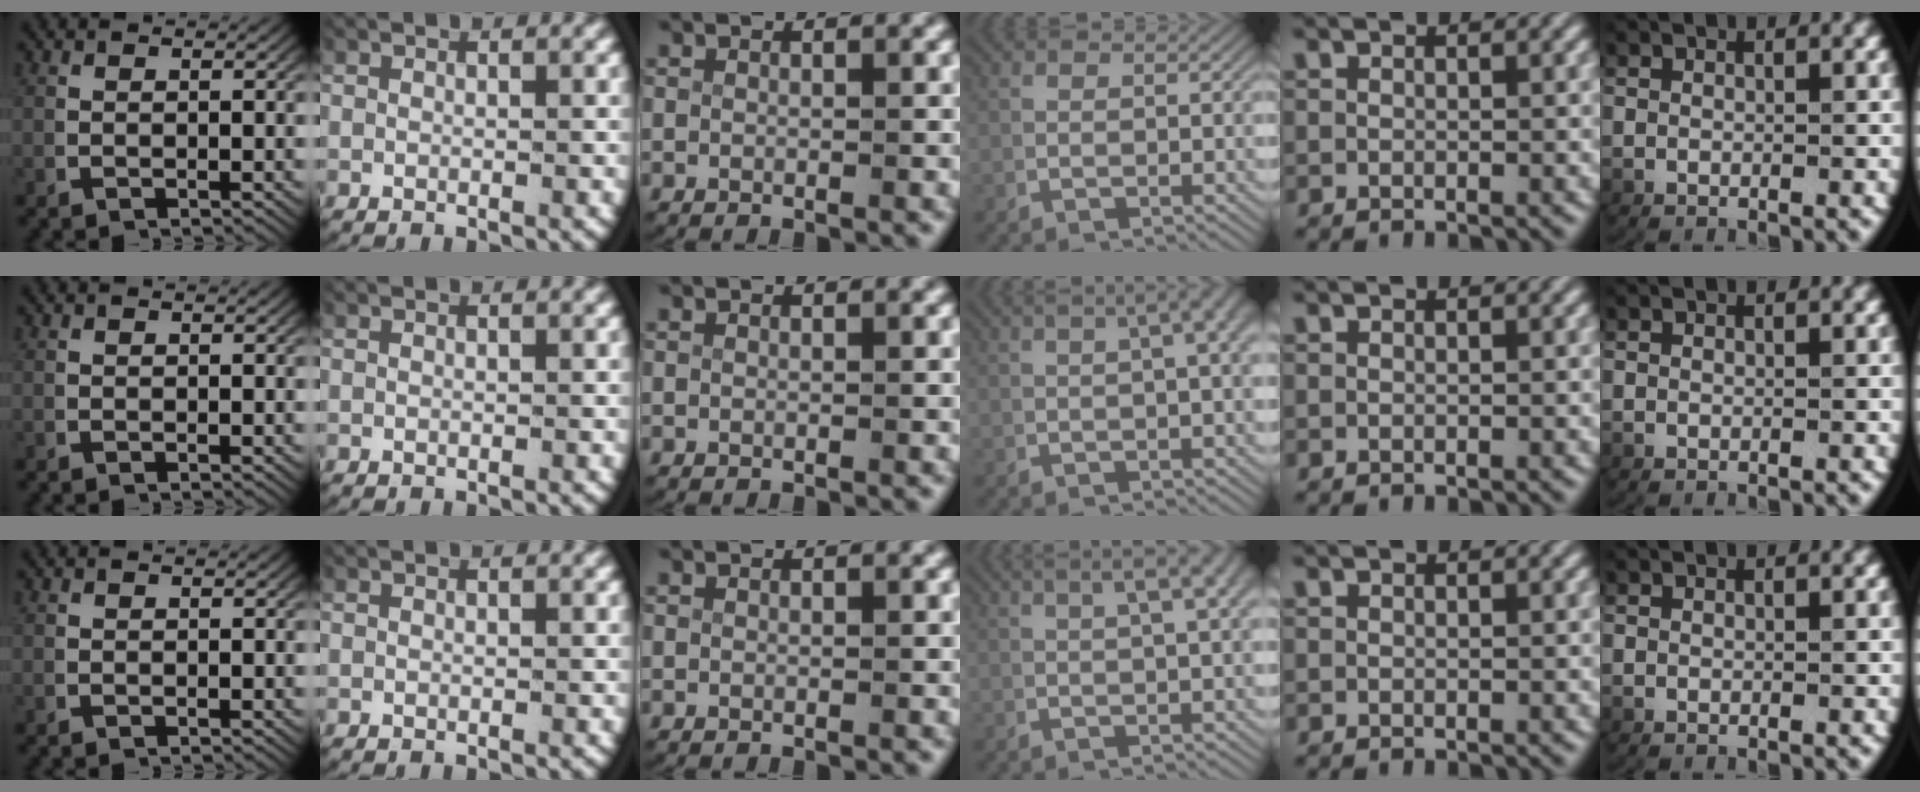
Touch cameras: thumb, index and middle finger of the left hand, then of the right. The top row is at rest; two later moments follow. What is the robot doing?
{"motion": "lift_and_place", "object": "map"}